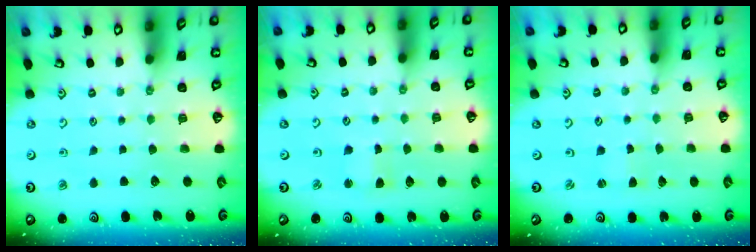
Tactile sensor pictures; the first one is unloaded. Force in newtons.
{"total": 2.8, "press": 2.7, "slide": 0.6}
{"total": 0.0}